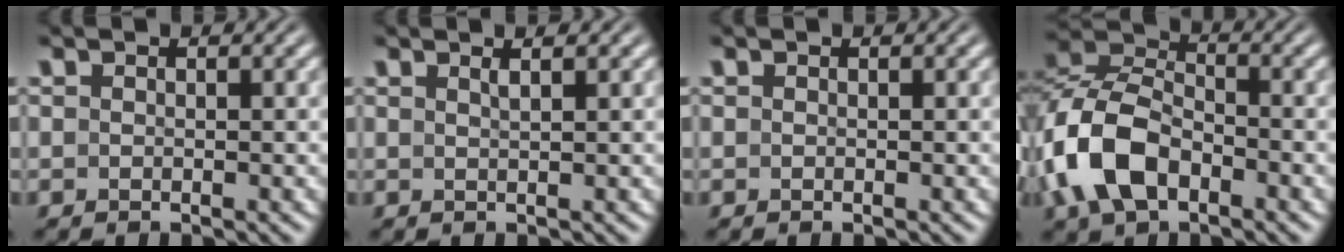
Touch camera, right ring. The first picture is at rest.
{"total": 1.3, "force": [0.5, -1.0, 0.5], "torque": [-0.008, -0.003, 0.016]}
{"total": 0.0}
{"total": 8.6, "force": [-2.0, 6.5, 5.3], "torque": [-0.139, -0.021, -0.030]}